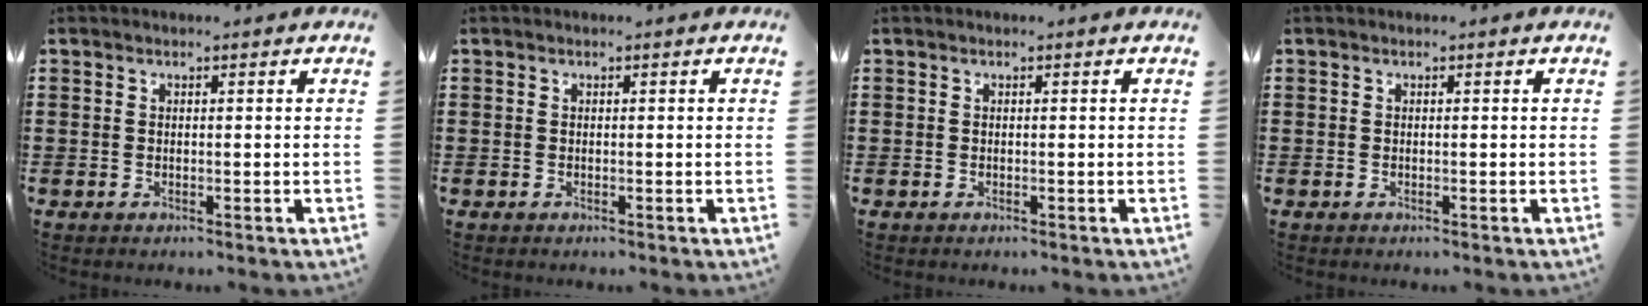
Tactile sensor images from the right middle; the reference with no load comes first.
{"total": 0.0}
{"total": 0.0}
{"total": 0.0}